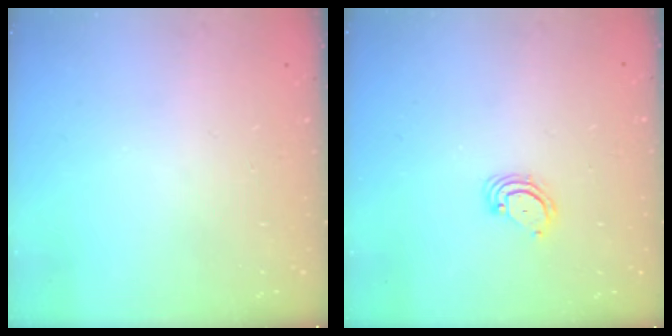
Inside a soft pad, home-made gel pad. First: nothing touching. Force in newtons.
{"total": 3.9, "press": 3.9, "slide": 0.2}